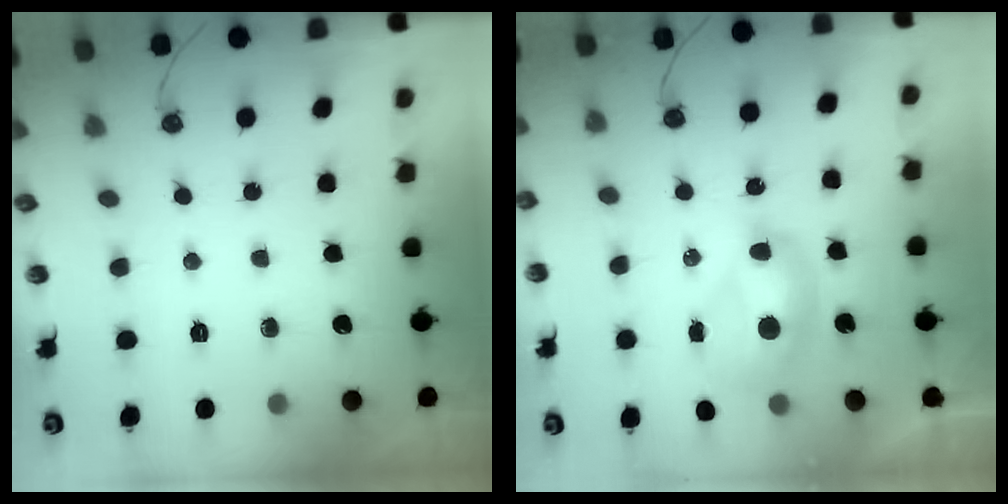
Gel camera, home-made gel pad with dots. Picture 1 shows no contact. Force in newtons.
{"total": 2.7, "press": 2.7, "slide": 0.1}